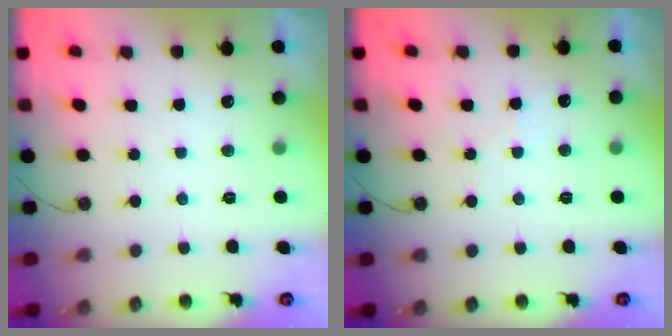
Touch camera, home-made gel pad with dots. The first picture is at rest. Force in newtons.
{"total": 6.1, "press": 6.0, "slide": 0.9}